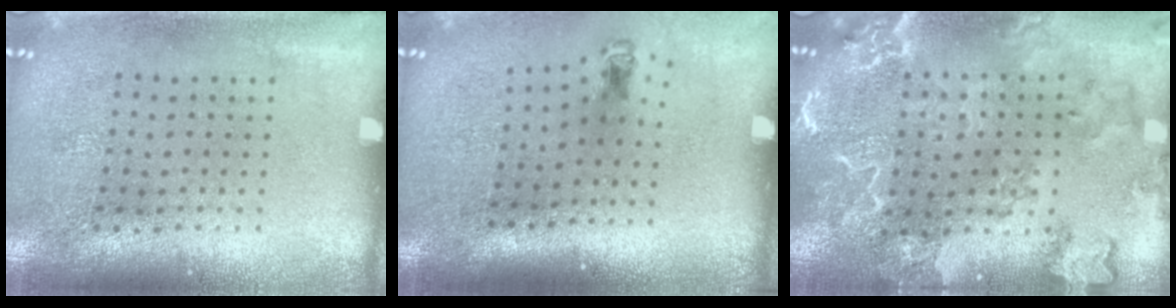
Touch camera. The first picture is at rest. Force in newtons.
{"total": 0.8, "press": 0.4, "slide": 0.7}
{"total": 2.6, "press": 2.5, "slide": 0.9}